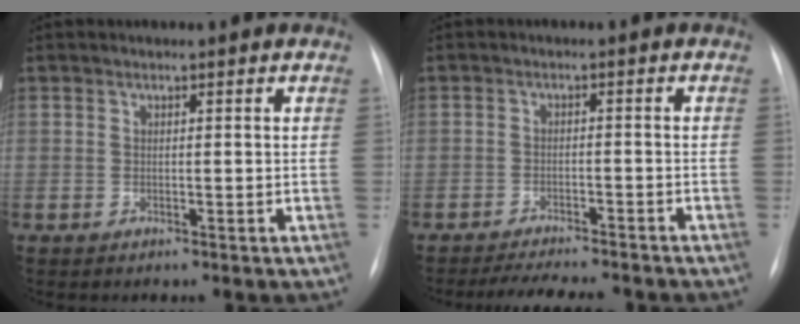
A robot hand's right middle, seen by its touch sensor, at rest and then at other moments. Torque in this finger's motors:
{"motor_torque": [0.55, -0.79, 0.00, -0.02]}